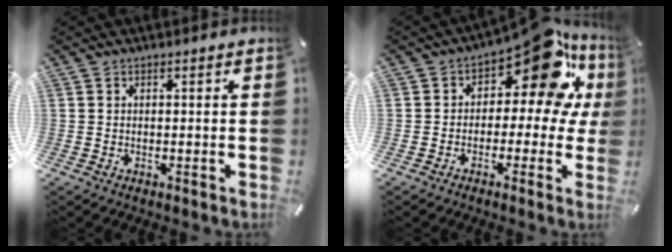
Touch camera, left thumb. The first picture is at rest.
{"total": 16.4, "force": [7.4, 8.2, 12.1], "torque": [-0.169, -0.049, 0.120]}